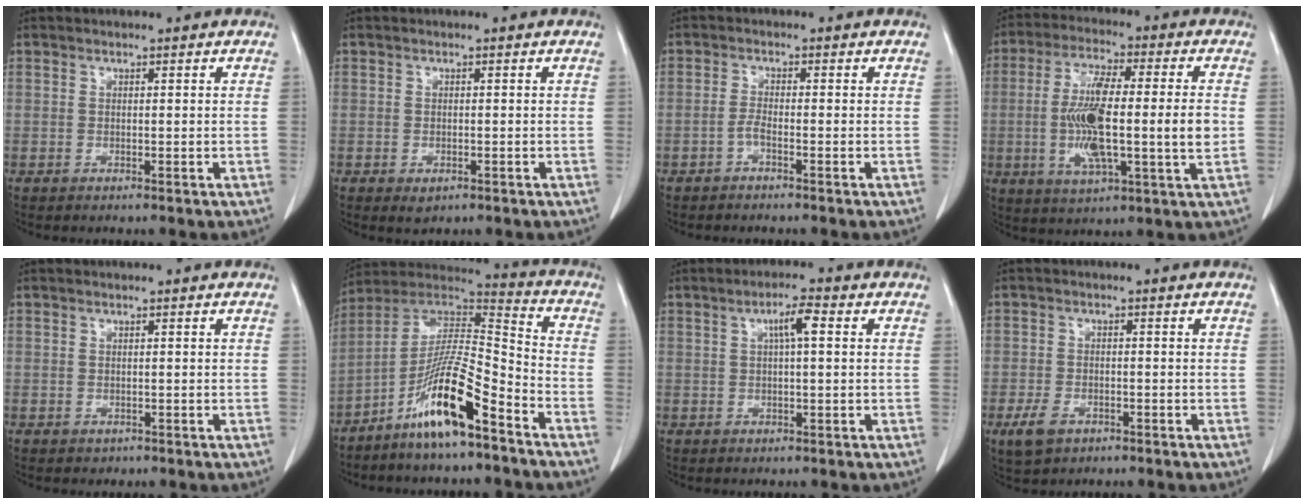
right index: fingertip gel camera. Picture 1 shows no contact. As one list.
[{"total": 1.7, "force": [-0.8, 1.0, 1.0], "torque": [-0.014, -0.001, -0.002]}, {"total": 1.6, "force": [-1.1, 0.0, 1.2], "torque": [-0.024, 0.002, -0.024]}, {"total": 15.1, "force": [-1.1, 1.9, 14.9], "torque": [-0.279, 0.001, -0.021]}, {"total": 0.8, "force": [-0.3, 0.7, 0.0], "torque": [-0.005, 0.003, -0.003]}, {"total": 14.6, "force": [-8.9, 1.4, 11.6], "torque": [-0.221, 0.003, -0.165]}, {"total": 3.6, "force": [0.9, 0.4, 3.5], "torque": [-0.061, 0.009, 0.015]}, {"total": 4.1, "force": [-2.2, 2.5, 2.3], "torque": [-0.051, -0.003, -0.032]}]